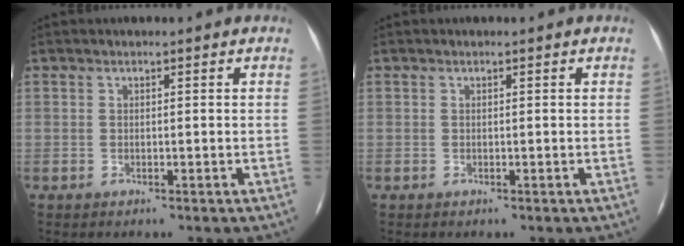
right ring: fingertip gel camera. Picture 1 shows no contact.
{"total": 0.0}